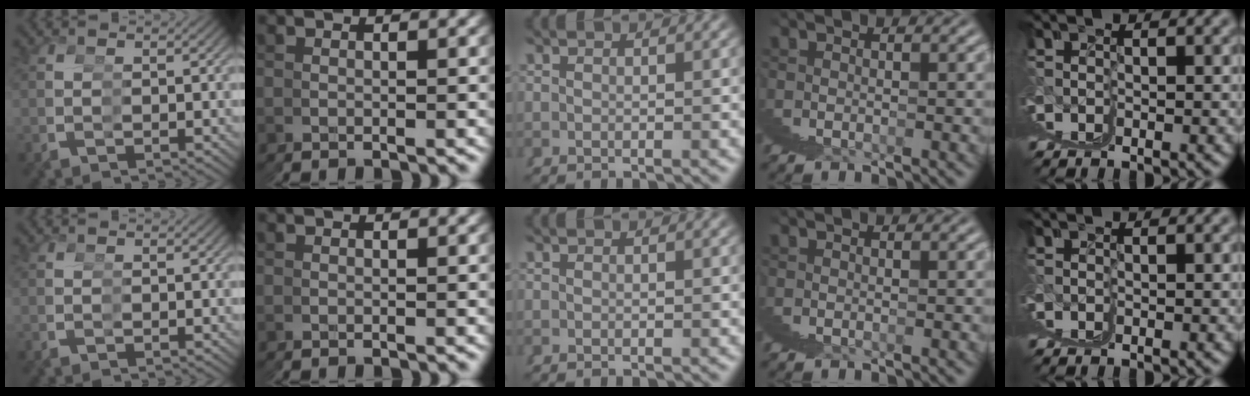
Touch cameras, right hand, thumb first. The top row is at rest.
{}